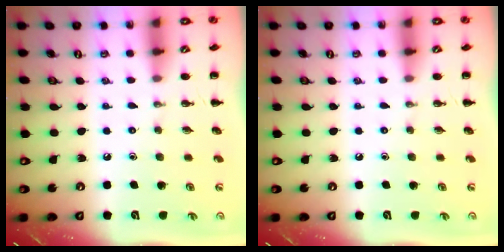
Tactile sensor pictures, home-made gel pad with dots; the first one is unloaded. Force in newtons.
{"total": 0.0}